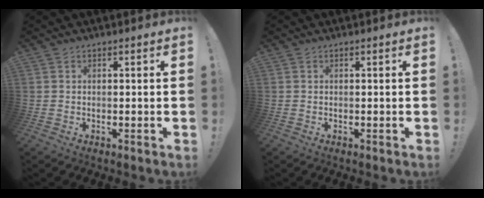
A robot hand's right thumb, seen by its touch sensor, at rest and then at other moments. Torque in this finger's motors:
{"motor_torque": [0.02, 0.05, 0.15, -0.06, -0.11]}